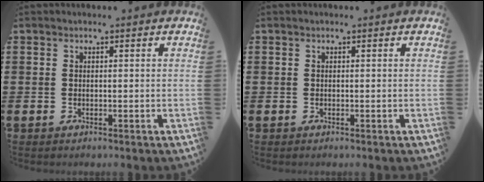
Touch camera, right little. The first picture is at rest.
{"total": 0.0}